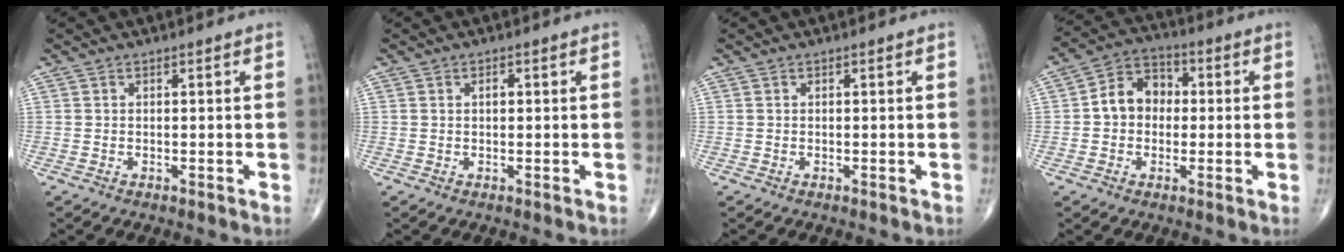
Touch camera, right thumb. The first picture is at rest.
{"total": 1.3, "force": [0.3, 0.8, 1.0], "torque": [-0.015, 0.002, 0.004]}
{"total": 0.0}
{"total": 8.6, "force": [0.1, 6.9, 5.1], "torque": [-0.062, 0.028, -0.011]}